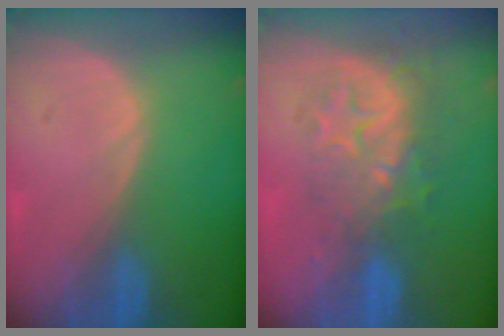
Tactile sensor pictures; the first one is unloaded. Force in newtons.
{"total": 9.2, "press": 7.9, "slide": 4.7}